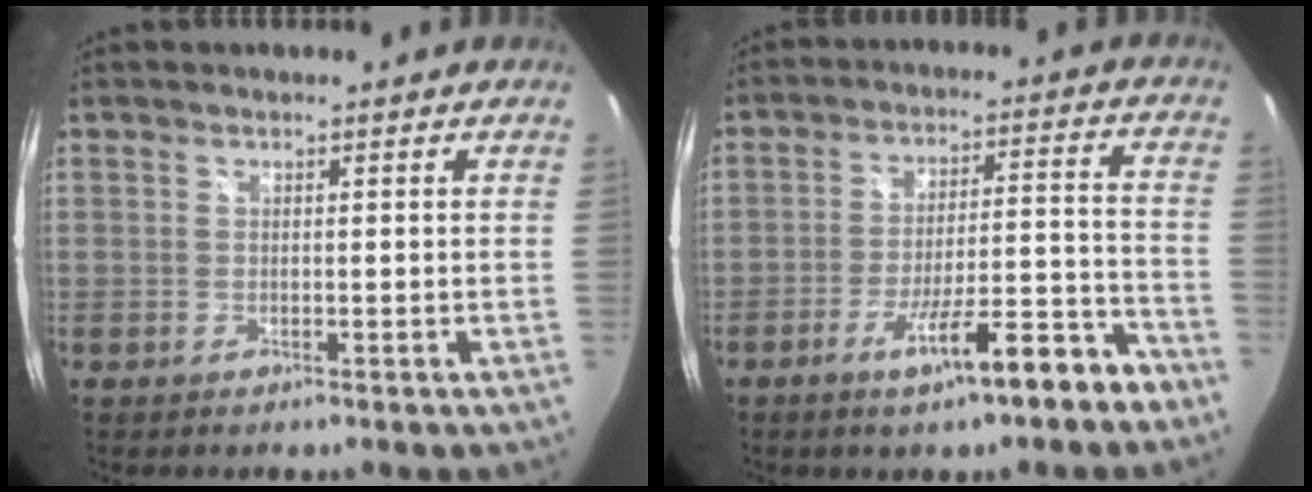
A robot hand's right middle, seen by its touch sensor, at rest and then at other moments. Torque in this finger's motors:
{"motor_torque": [1.10, -1.04, 0.21, 0.14]}